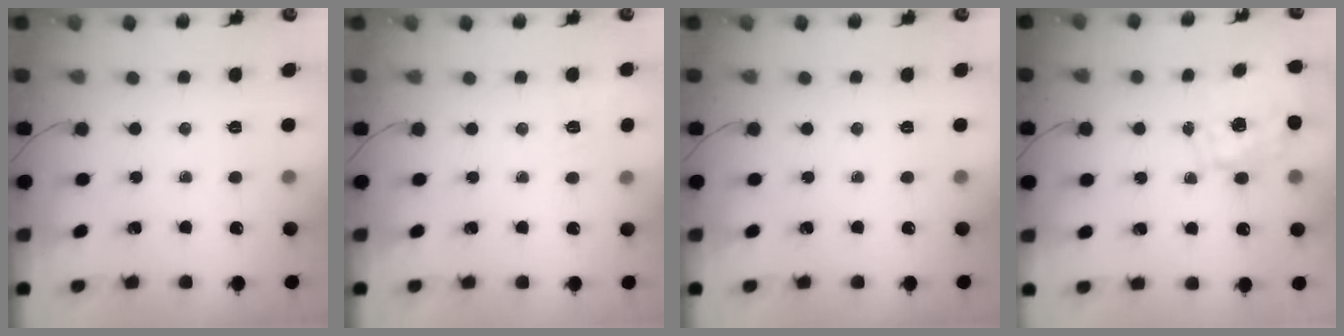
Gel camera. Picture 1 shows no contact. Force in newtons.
{"total": 8.0, "press": 7.8, "slide": 2.1}
{"total": 0.0}
{"total": 1.6, "press": 1.4, "slide": 0.7}